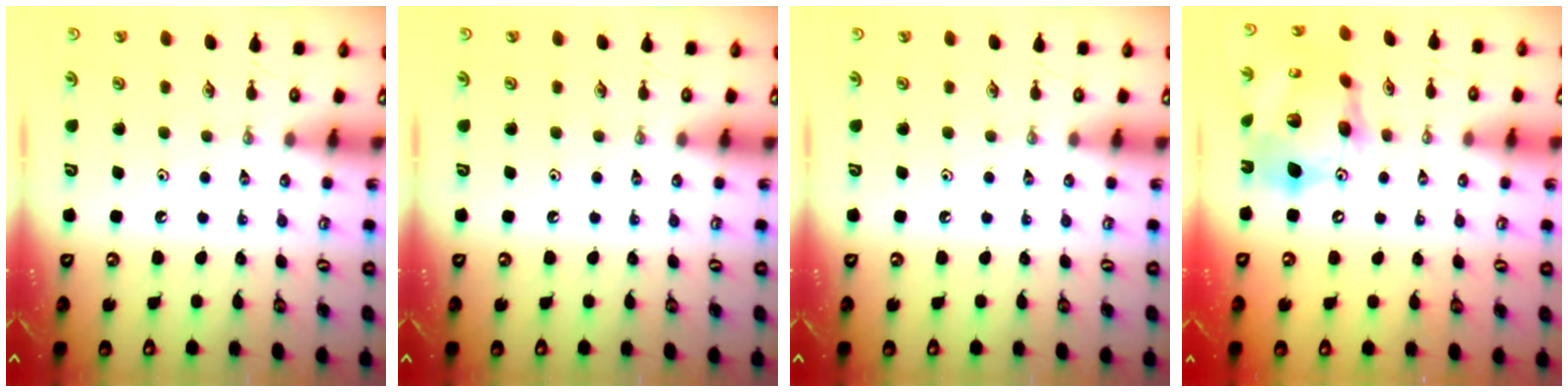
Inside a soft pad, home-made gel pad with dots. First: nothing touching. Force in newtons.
{"total": 0.0}
{"total": 0.0}
{"total": 19.2, "press": 19.1, "slide": 2.0}